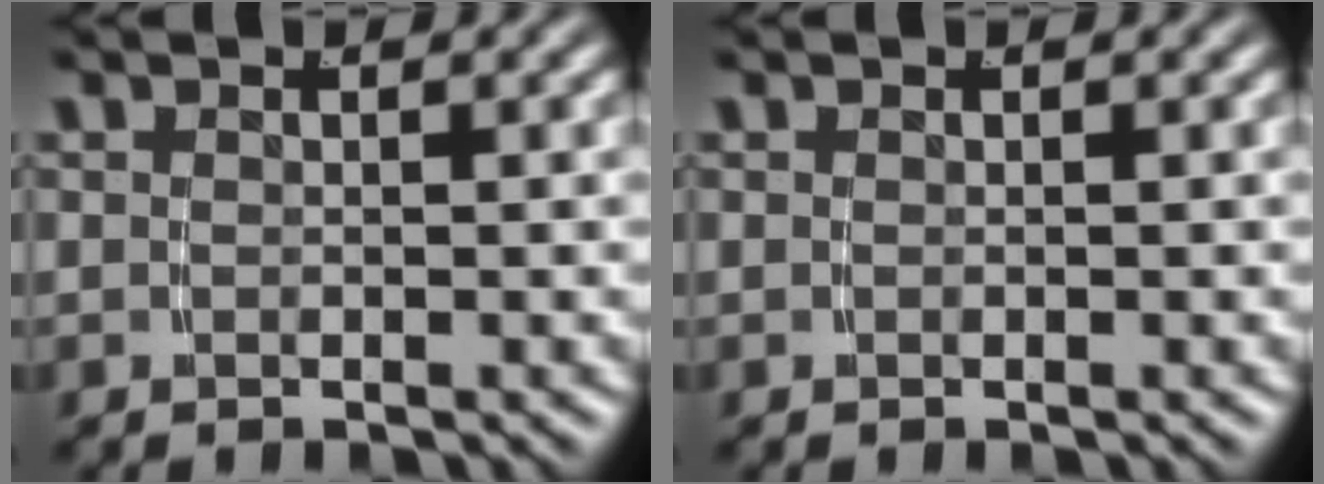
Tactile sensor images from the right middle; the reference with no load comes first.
{"total": 0.0}